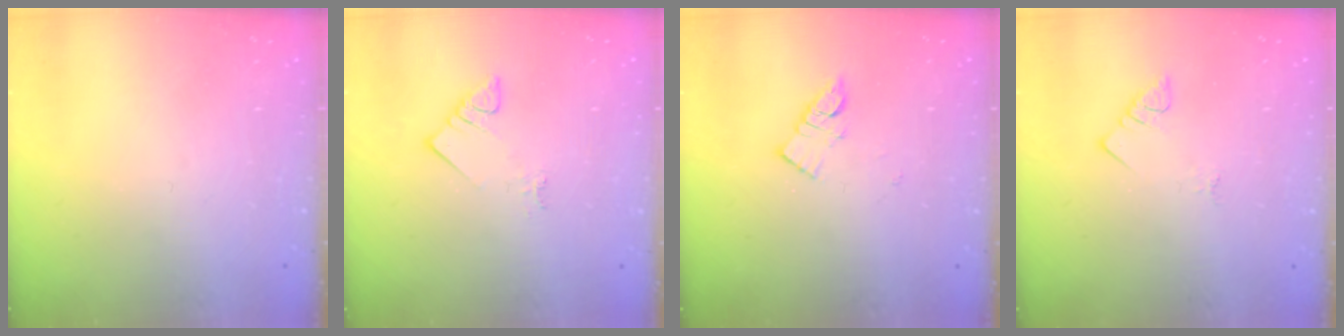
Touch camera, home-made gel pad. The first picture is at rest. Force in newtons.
{"total": 4.0, "press": 3.9, "slide": 0.3}
{"total": 7.1, "press": 7.1, "slide": 0.2}
{"total": 3.1, "press": 3.1, "slide": 0.4}